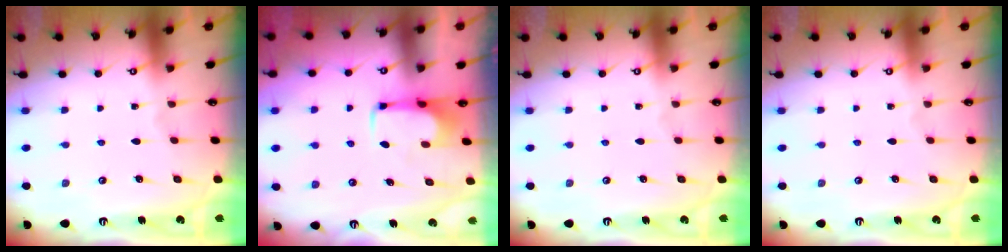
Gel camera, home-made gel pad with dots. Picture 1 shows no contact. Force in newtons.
{"total": 2.0, "press": 2.0, "slide": 0.4}
{"total": 0.0}
{"total": 0.0}